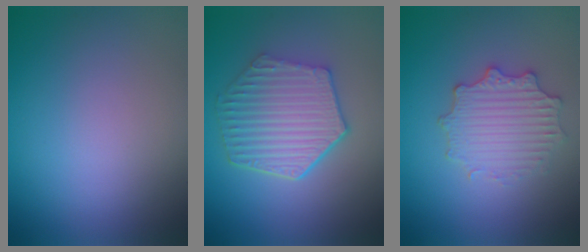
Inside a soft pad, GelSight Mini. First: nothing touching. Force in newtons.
{"total": 6.5, "press": 4.9, "slide": 4.3}
{"total": 3.4, "press": 3.1, "slide": 1.2}